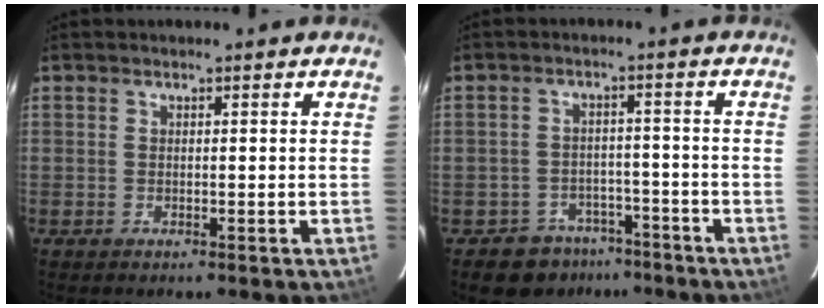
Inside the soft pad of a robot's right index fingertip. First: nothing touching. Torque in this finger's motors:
{"motor_torque": [0.01, -0.23, -0.28, -0.14]}